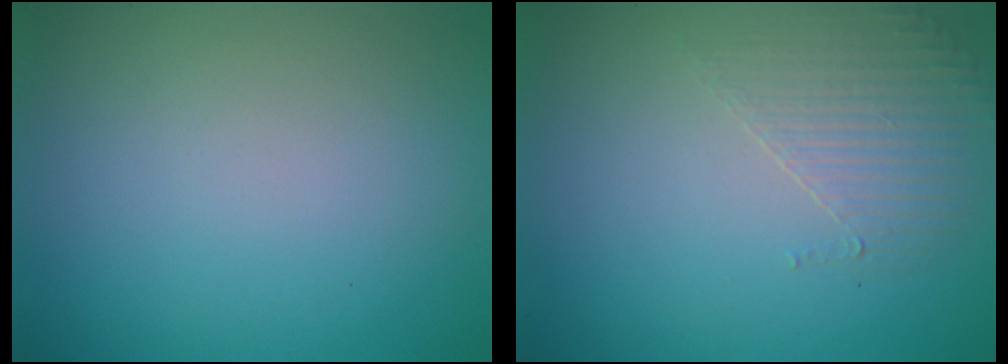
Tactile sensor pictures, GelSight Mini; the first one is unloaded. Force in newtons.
{"total": 1.7, "press": 0.9, "slide": 1.4}